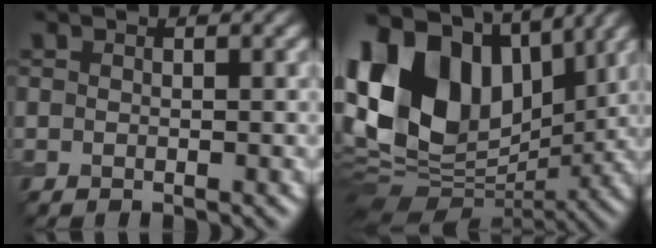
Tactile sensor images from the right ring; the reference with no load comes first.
{"total": 14.8, "force": [4.3, 10.3, 9.8], "torque": [-0.197, 0.025, 0.064]}